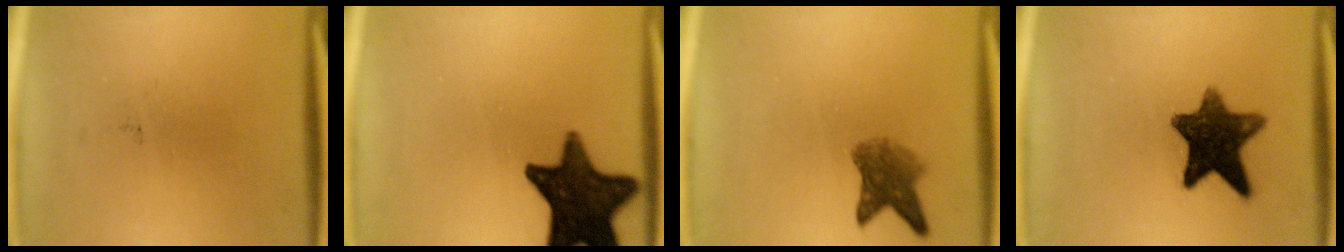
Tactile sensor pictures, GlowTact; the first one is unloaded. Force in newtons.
{"total": 16.3}
{"total": 4.9}
{"total": 11.4}